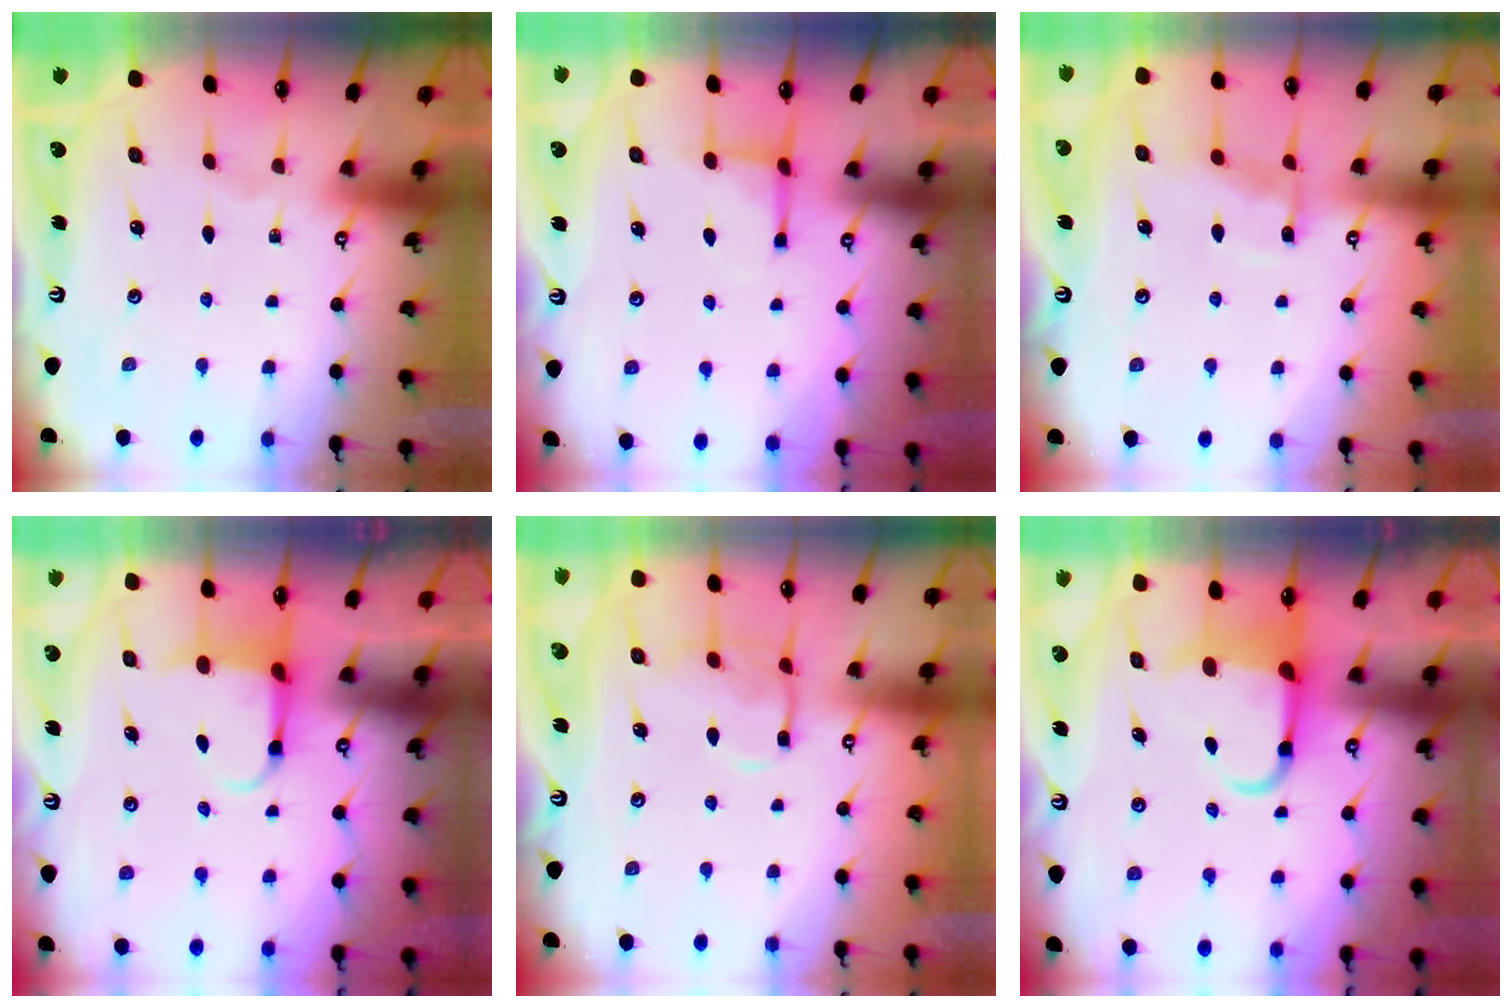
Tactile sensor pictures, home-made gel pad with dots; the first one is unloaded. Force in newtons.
{"total": 2.8, "press": 2.7, "slide": 0.6}
{"total": 9.1, "press": 9.0, "slide": 0.9}
{"total": 3.9, "press": 3.7, "slide": 1.3}
{"total": 9.7, "press": 9.7, "slide": 0.7}
{"total": 5.9, "press": 5.7, "slide": 1.4}